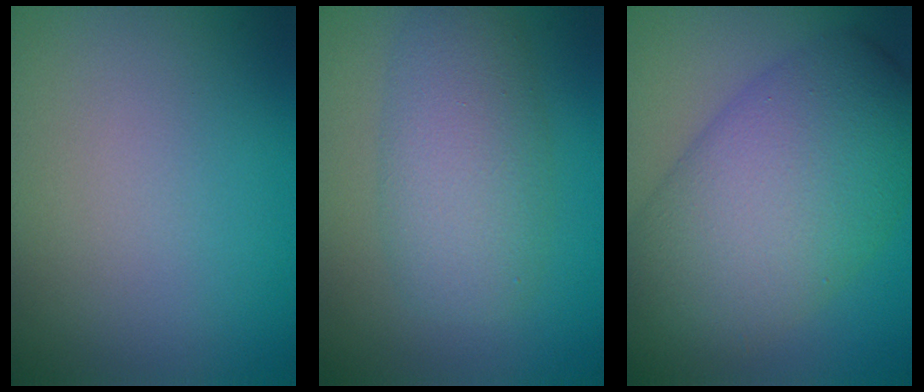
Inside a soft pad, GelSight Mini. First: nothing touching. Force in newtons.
{"total": 5.0, "press": 5.0, "slide": 0.2}
{"total": 11.4, "press": 11.4, "slide": 0.3}